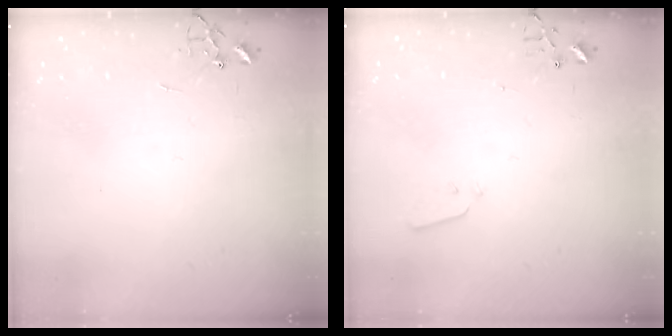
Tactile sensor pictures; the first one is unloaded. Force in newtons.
{"total": 2.9, "press": 2.8, "slide": 0.8}